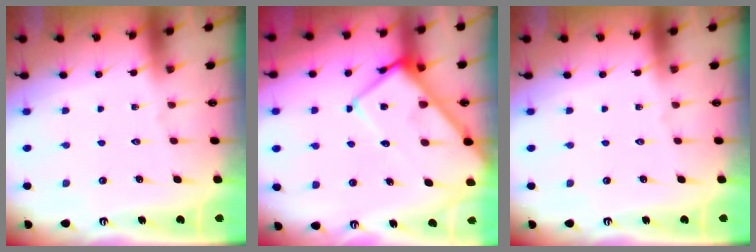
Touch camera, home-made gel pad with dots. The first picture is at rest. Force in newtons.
{"total": 12.9, "press": 12.9, "slide": 1.2}
{"total": 0.0}